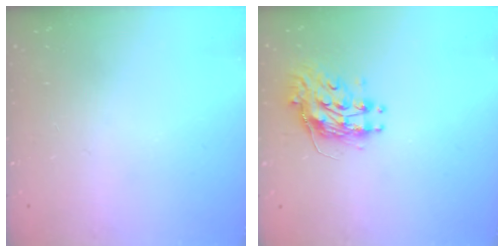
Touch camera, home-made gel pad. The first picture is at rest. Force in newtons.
{"total": 9.6, "press": 9.6, "slide": 0.3}